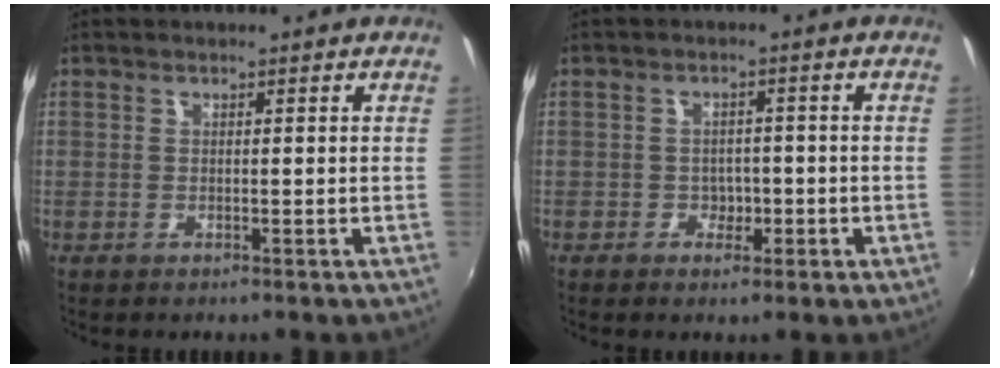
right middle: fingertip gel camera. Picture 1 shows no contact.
{"total": 3.0, "force": [-1.2, 2.6, 1.2], "torque": [-0.019, 0.005, -0.014]}